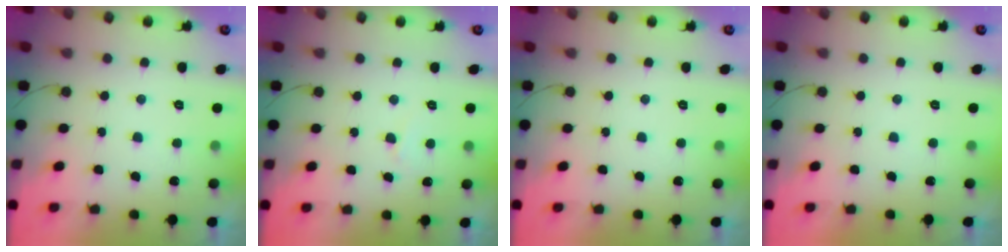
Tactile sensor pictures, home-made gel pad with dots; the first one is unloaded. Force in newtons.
{"total": 3.0, "press": 3.0, "slide": 0.3}
{"total": 0.0}
{"total": 1.8, "press": 1.8, "slide": 0.0}